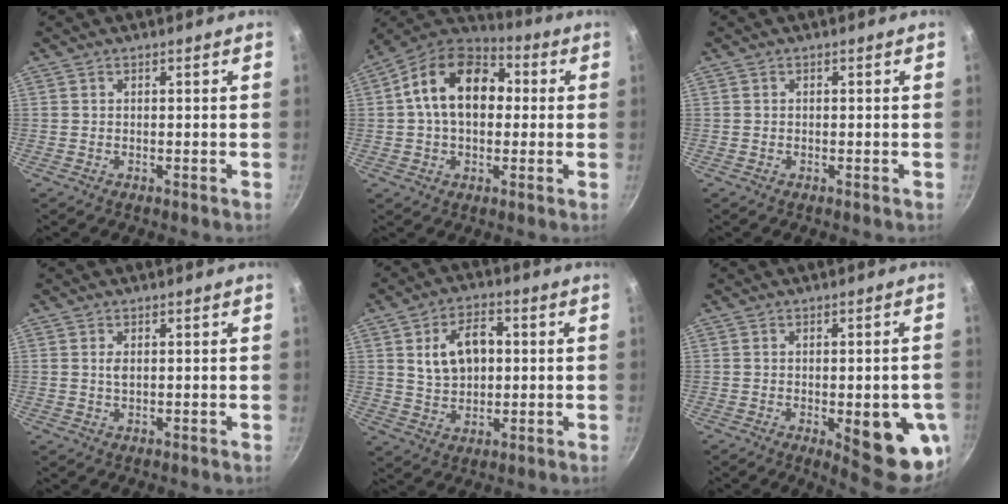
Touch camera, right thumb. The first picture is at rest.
{"total": 16.4, "force": [2.0, 11.2, 11.8], "torque": [-0.161, 0.032, 0.012]}
{"total": 0.0}
{"total": 1.4, "force": [0.3, 0.8, 1.2], "torque": [-0.021, 0.001, 0.004]}
{"total": 10.2, "force": [1.7, 6.9, 7.4], "torque": [-0.105, 0.003, 0.031]}
{"total": 13.9, "force": [-3.6, 4.7, 12.6], "torque": [-0.124, -0.003, -0.038]}